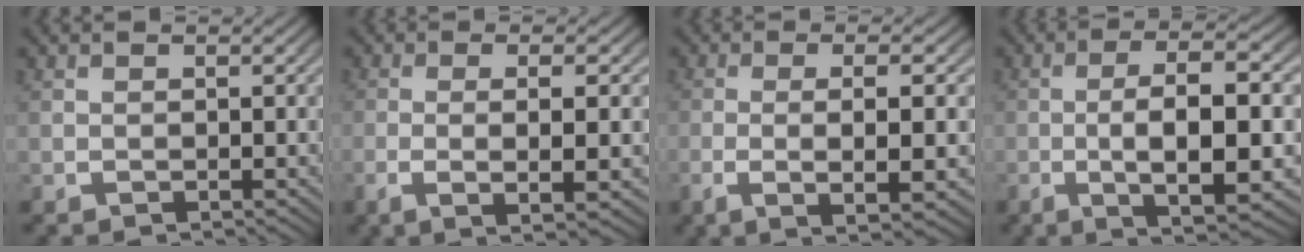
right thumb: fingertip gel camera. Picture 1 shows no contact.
{"total": 5.1, "force": [-0.7, 1.2, 4.9], "torque": [-0.096, -0.008, -0.006]}
{"total": 6.1, "force": [-0.8, 1.5, 5.8], "torque": [-0.114, -0.010, -0.006]}
{"total": 8.3, "force": [-0.9, 2.7, 7.7], "torque": [-0.151, -0.018, -0.006]}